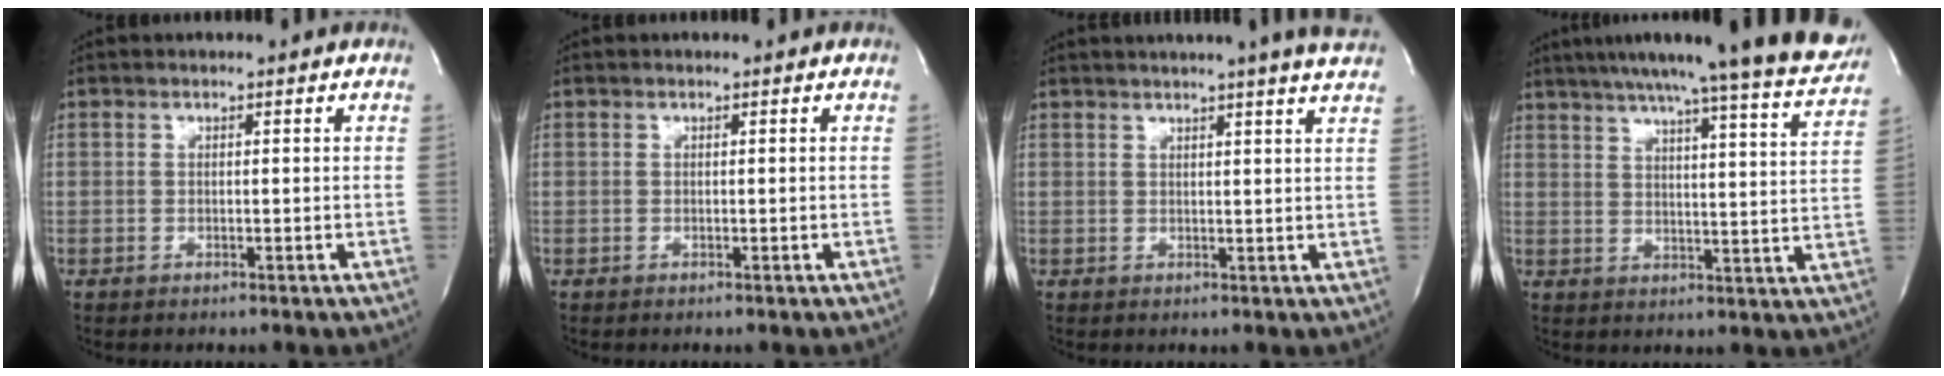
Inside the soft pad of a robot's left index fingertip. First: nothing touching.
{"total": 0.0}
{"total": 10.7, "force": [9.4, -1.0, 5.1], "torque": [-0.077, -0.004, 0.096]}
{"total": 21.7, "force": [19.1, 0.4, 10.2], "torque": [-0.150, -0.045, 0.236]}